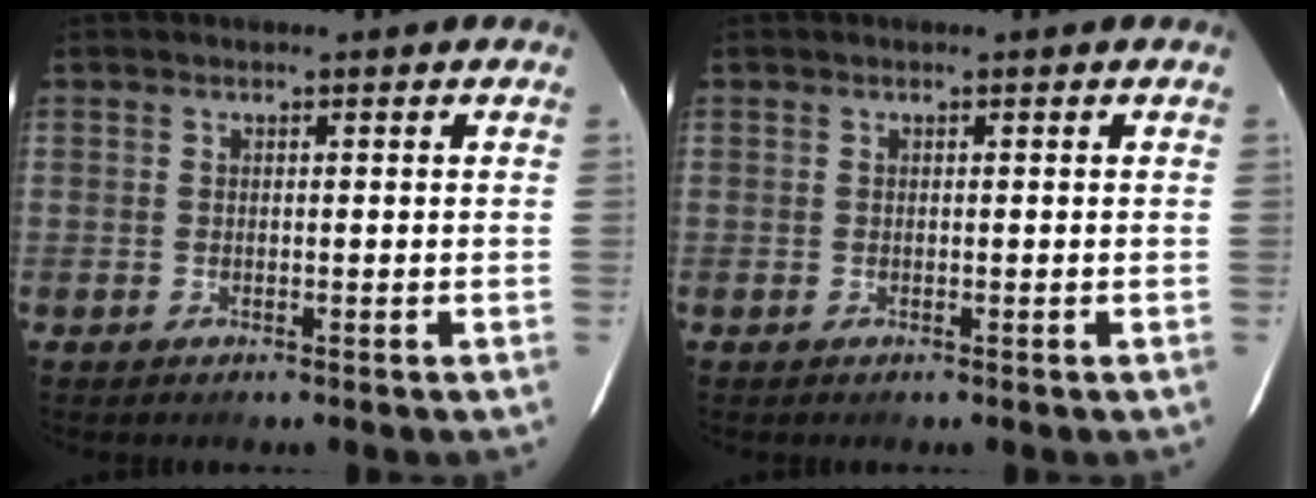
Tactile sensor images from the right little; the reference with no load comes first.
{"total": 0.0}